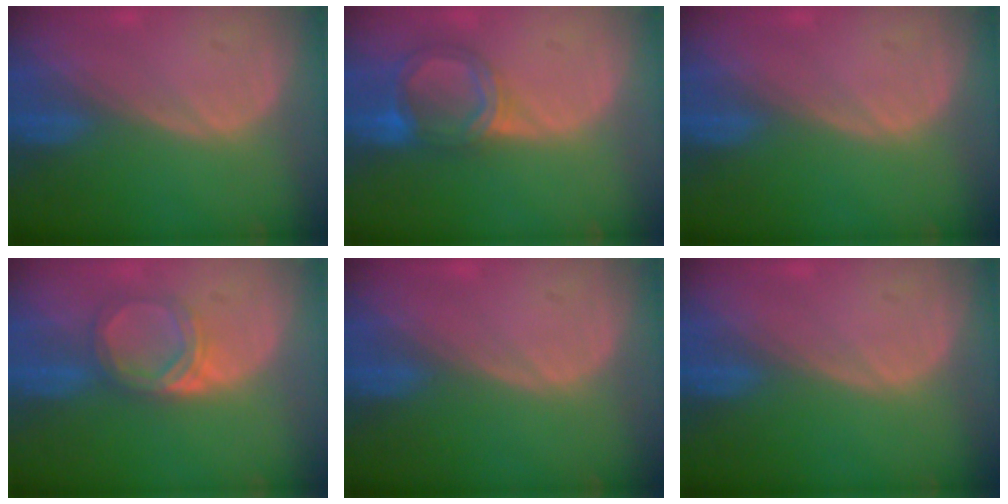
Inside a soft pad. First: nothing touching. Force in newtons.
{"total": 6.4, "press": 5.9, "slide": 2.7}
{"total": 0.0}
{"total": 5.3, "press": 4.7, "slide": 2.4}
{"total": 0.0}
{"total": 0.0}